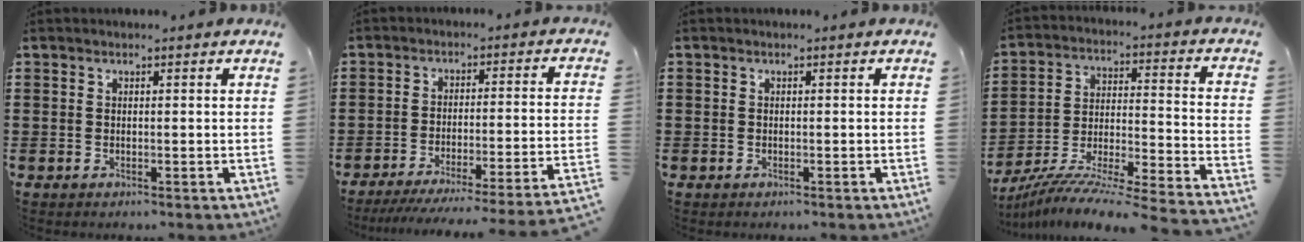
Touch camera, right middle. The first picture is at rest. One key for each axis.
{"total": 5.3, "fx": -4.4, "fy": -0.7, "fz": 3.0, "tx": -0.048, "ty": -0.023, "tz": -0.089}
{"total": 0.5, "fx": -0.2, "fy": 0.5, "fz": 0.0, "tx": -0.001, "ty": 0.004, "tz": -0.005}
{"total": 8.2, "fx": -7.5, "fy": -1.1, "fz": 3.1, "tx": -0.054, "ty": -0.012, "tz": -0.159}